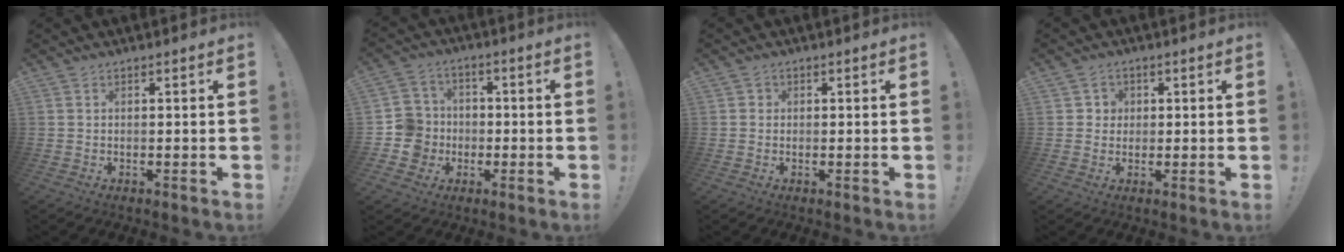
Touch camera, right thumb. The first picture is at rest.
{"total": 10.1, "force": [-2.4, 9.6, 2.3], "torque": [-0.040, 0.029, -0.036]}
{"total": 1.5, "force": [0.1, 1.5, 0.4], "torque": [-0.006, 0.005, 0.001]}
{"total": 3.0, "force": [0.3, 3.0, 0.7], "torque": [-0.007, 0.001, 0.004]}